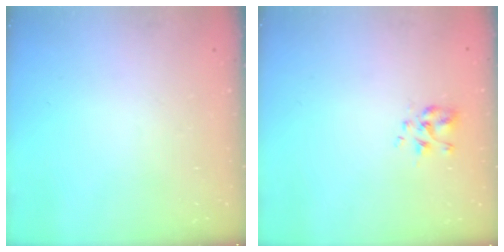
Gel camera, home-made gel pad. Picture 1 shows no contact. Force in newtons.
{"total": 2.3, "press": 2.1, "slide": 0.9}